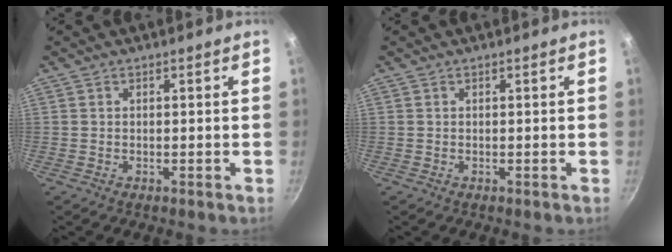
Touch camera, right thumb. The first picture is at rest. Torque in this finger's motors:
{"motor_torque": [0.00, 0.00, -0.03, -0.03, 0.00]}